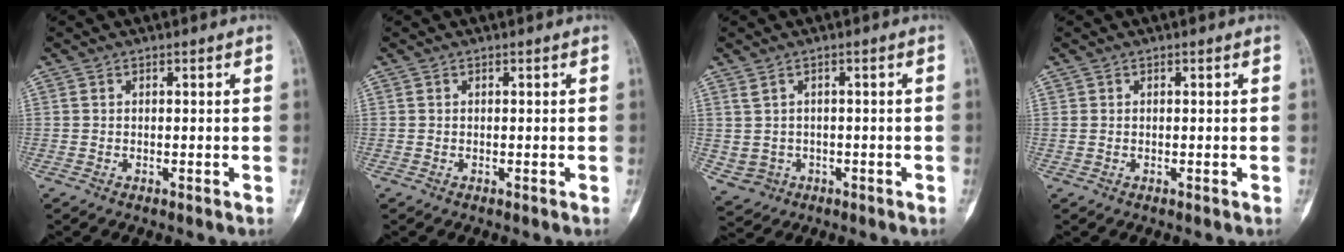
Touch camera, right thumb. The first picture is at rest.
{"total": 0.0}
{"total": 4.1, "force": [-0.2, 3.7, 1.8], "torque": [-0.030, 0.005, 0.011]}
{"total": 0.6, "force": [0.1, 0.5, 0.4], "torque": [-0.008, 0.004, 0.003]}